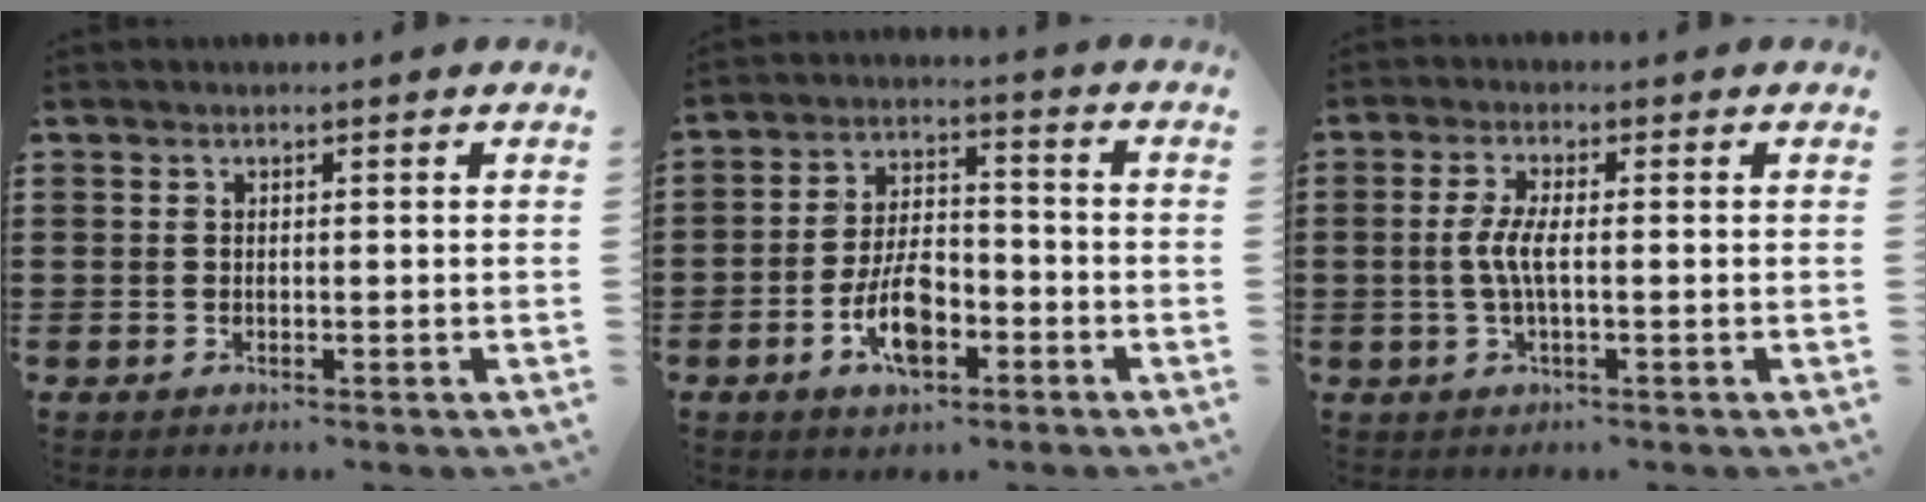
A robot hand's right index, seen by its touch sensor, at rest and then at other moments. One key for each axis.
{"total": 8.5, "fx": -3.6, "fy": 4.0, "fz": 6.6, "tx": -0.139, "ty": 0.003, "tz": -0.067}
{"total": 4.0, "fx": -0.4, "fy": 0.7, "fz": 3.9, "tx": -0.093, "ty": -0.007, "tz": -0.017}